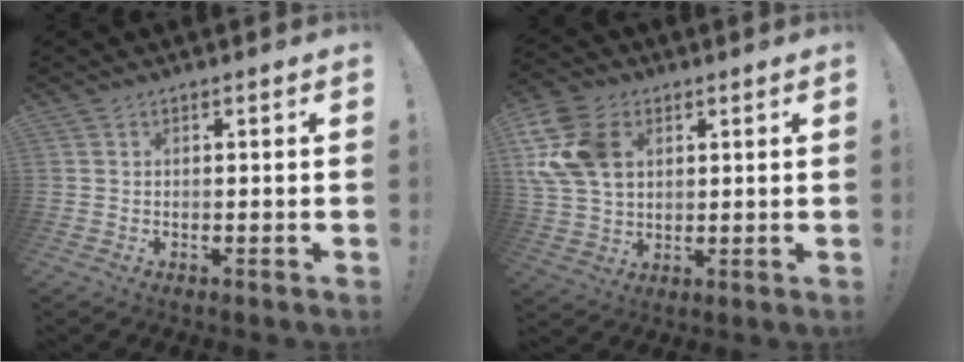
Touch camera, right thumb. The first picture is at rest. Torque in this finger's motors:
{"motor_torque": [0.83, 1.01, 1.25, 0.35, 0.14]}